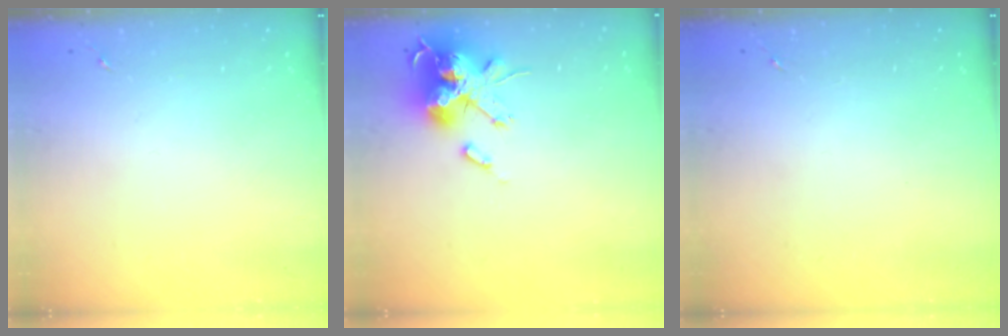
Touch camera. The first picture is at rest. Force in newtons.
{"total": 19.6, "press": 19.6, "slide": 0.1}
{"total": 0.0}